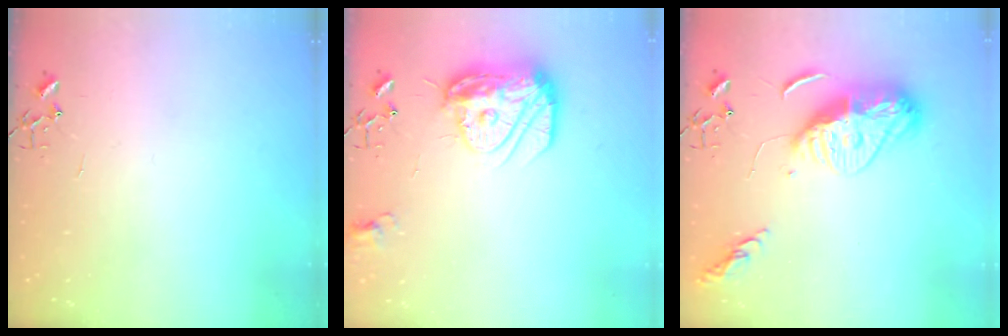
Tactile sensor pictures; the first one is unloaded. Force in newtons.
{"total": 15.0, "press": 14.9, "slide": 1.1}
{"total": 15.2, "press": 15.2, "slide": 1.3}